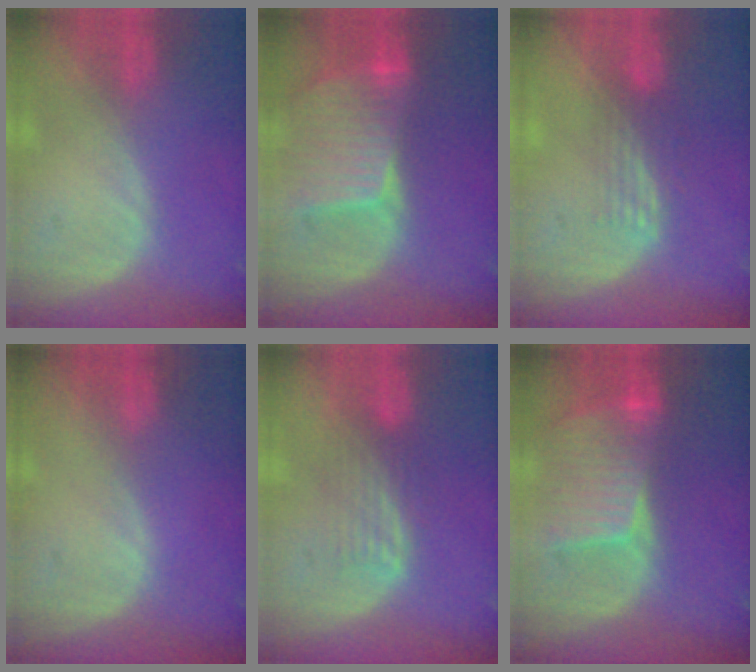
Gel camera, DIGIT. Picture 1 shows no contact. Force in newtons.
{"total": 8.8, "press": 7.8, "slide": 4.1}
{"total": 3.3, "press": 2.8, "slide": 1.8}
{"total": 0.0}
{"total": 4.3, "press": 3.7, "slide": 2.2}
{"total": 8.4, "press": 7.7, "slide": 3.4}